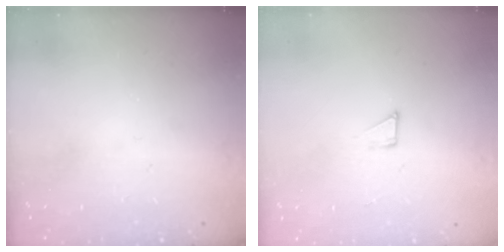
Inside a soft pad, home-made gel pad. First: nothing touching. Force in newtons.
{"total": 3.3, "press": 3.3, "slide": 0.3}